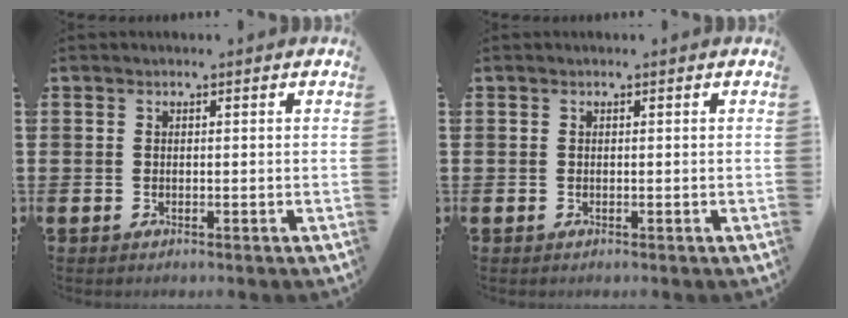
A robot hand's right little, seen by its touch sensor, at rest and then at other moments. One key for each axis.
{"total": 0.0}